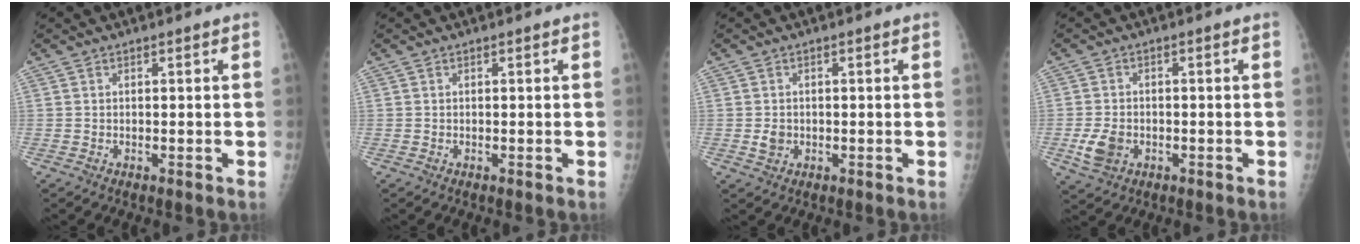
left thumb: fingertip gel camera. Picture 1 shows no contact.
{"total": 0.0}
{"total": 2.2, "force": [-0.4, 1.9, 1.0], "torque": [-0.009, 0.001, -0.003]}
{"total": 5.1, "force": [-1.7, 3.7, 3.0], "torque": [-0.055, 0.002, -0.024]}